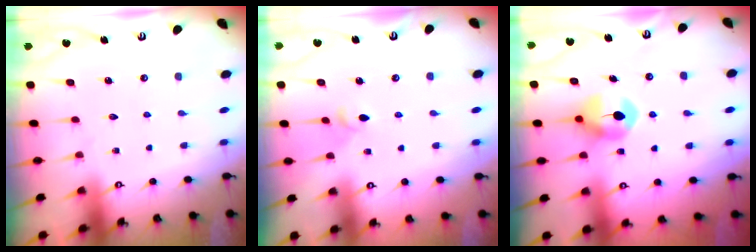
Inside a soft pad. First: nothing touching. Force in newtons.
{"total": 3.2, "press": 3.1, "slide": 0.8}
{"total": 8.8, "press": 8.7, "slide": 0.5}